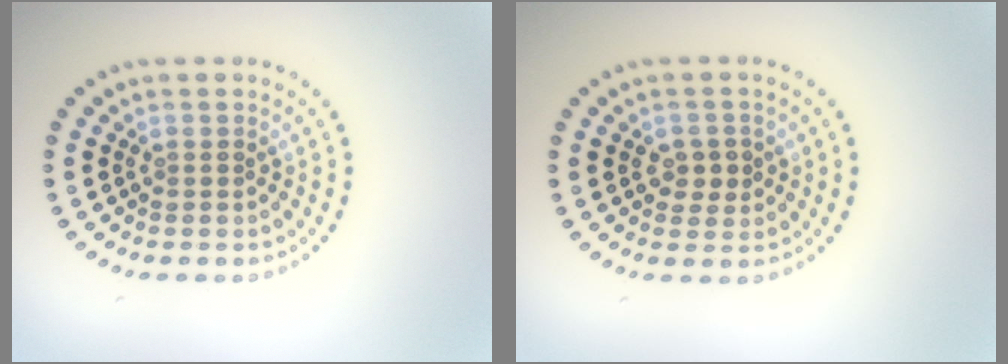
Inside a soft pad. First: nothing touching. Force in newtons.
{"total": 1.9, "press": 1.8, "slide": 0.3}